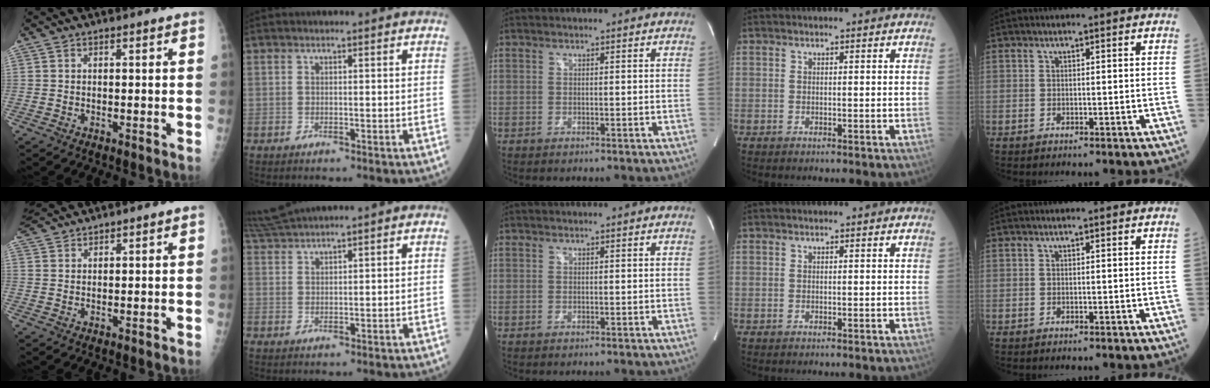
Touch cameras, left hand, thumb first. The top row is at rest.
{"thumb": {"total": 4.9, "force": [4.7, 0.6, 1.2], "torque": [-0.031, 0.013, 0.099]}, "index": {"total": 4.8, "force": [4.5, -1.1, 1.5], "torque": [-0.044, 0.017, 0.095]}}